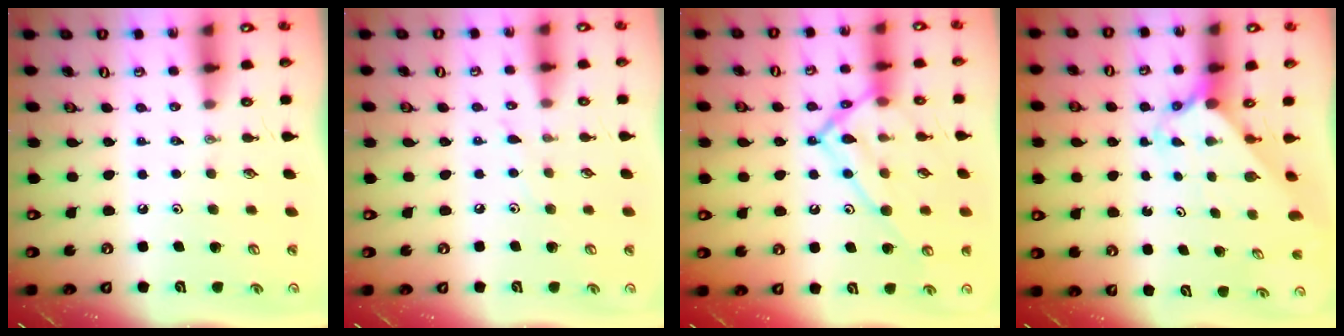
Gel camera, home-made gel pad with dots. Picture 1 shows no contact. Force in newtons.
{"total": 5.5, "press": 5.4, "slide": 0.6}
{"total": 17.0, "press": 16.9, "slide": 1.5}
{"total": 2.4, "press": 2.3, "slide": 0.2}